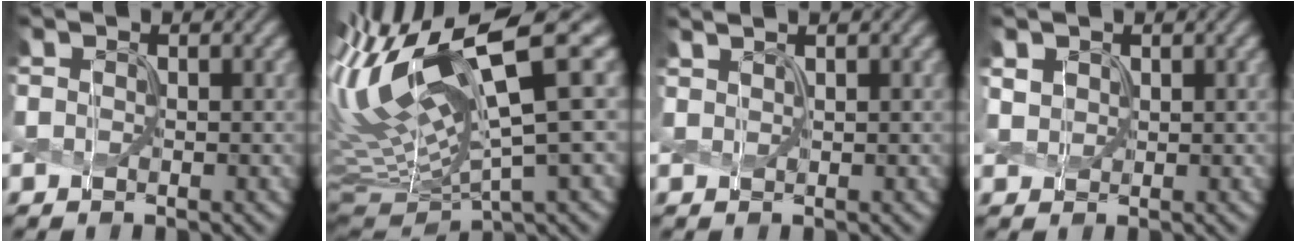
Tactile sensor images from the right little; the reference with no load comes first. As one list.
[{"total": 14.0, "force": [4.4, 3.9, 12.8], "torque": [-0.259, 0.012, 0.092]}, {"total": 1.5, "force": [1.2, 0.3, 0.8], "torque": [-0.008, -0.001, 0.010]}, {"total": 1.4, "force": [0.9, 1.0, 0.3], "torque": [-0.014, 0.000, 0.022]}]